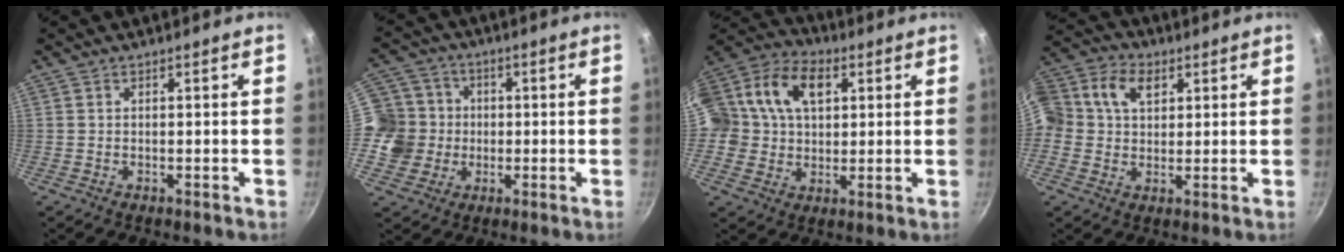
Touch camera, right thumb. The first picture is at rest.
{"total": 10.1, "force": [-0.6, 9.7, 2.5], "torque": [-0.013, 0.022, -0.025]}
{"total": 19.8, "force": [5.1, 15.3, 11.4], "torque": [-0.225, 0.032, 0.075]}
{"total": 15.3, "force": [3.8, 11.9, 8.8], "torque": [-0.189, 0.032, 0.053]}